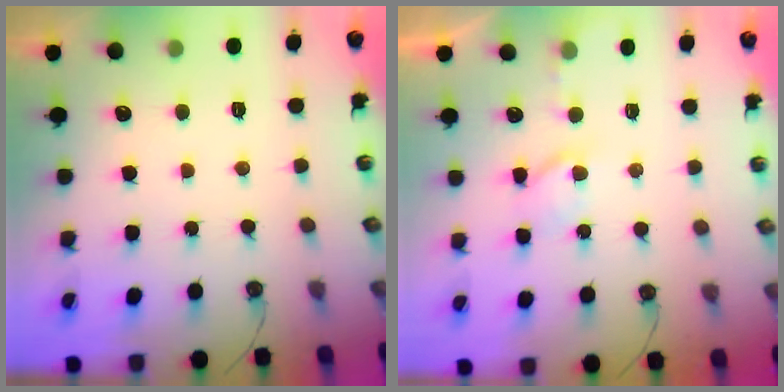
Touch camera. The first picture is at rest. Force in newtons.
{"total": 3.6, "press": 3.6, "slide": 0.5}